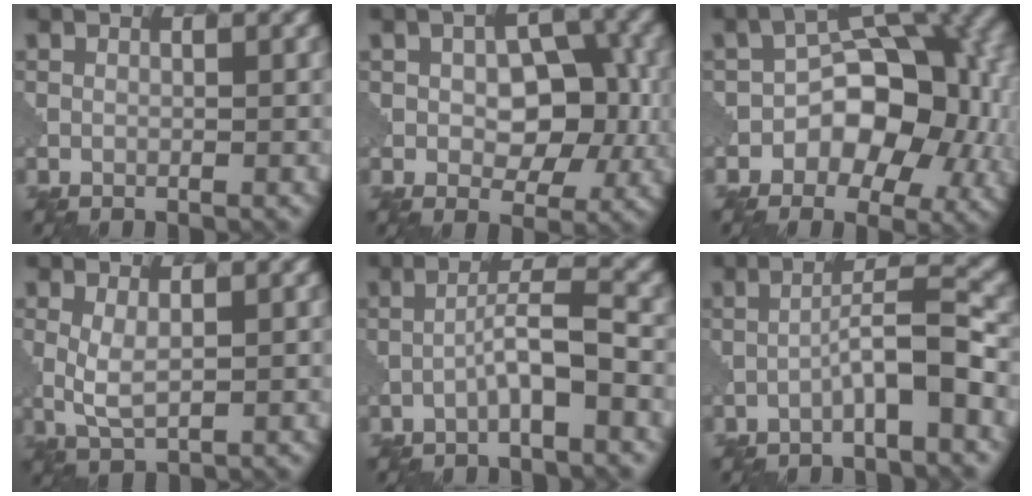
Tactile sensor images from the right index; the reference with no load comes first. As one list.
[{"total": 6.6, "force": [0.0, 4.0, 5.3], "torque": [-0.078, -0.003, 0.000]}, {"total": 10.4, "force": [-2.0, 6.7, 7.7], "torque": [-0.081, 0.010, -0.040]}, {"total": 2.6, "force": [0.2, 1.0, 2.4], "torque": [-0.057, -0.001, 0.005]}, {"total": 3.5, "force": [-1.4, 0.3, 3.2], "torque": [-0.057, 0.017, -0.033]}, {"total": 4.3, "force": [-1.9, 0.3, 3.8], "torque": [-0.064, 0.022, -0.040]}]